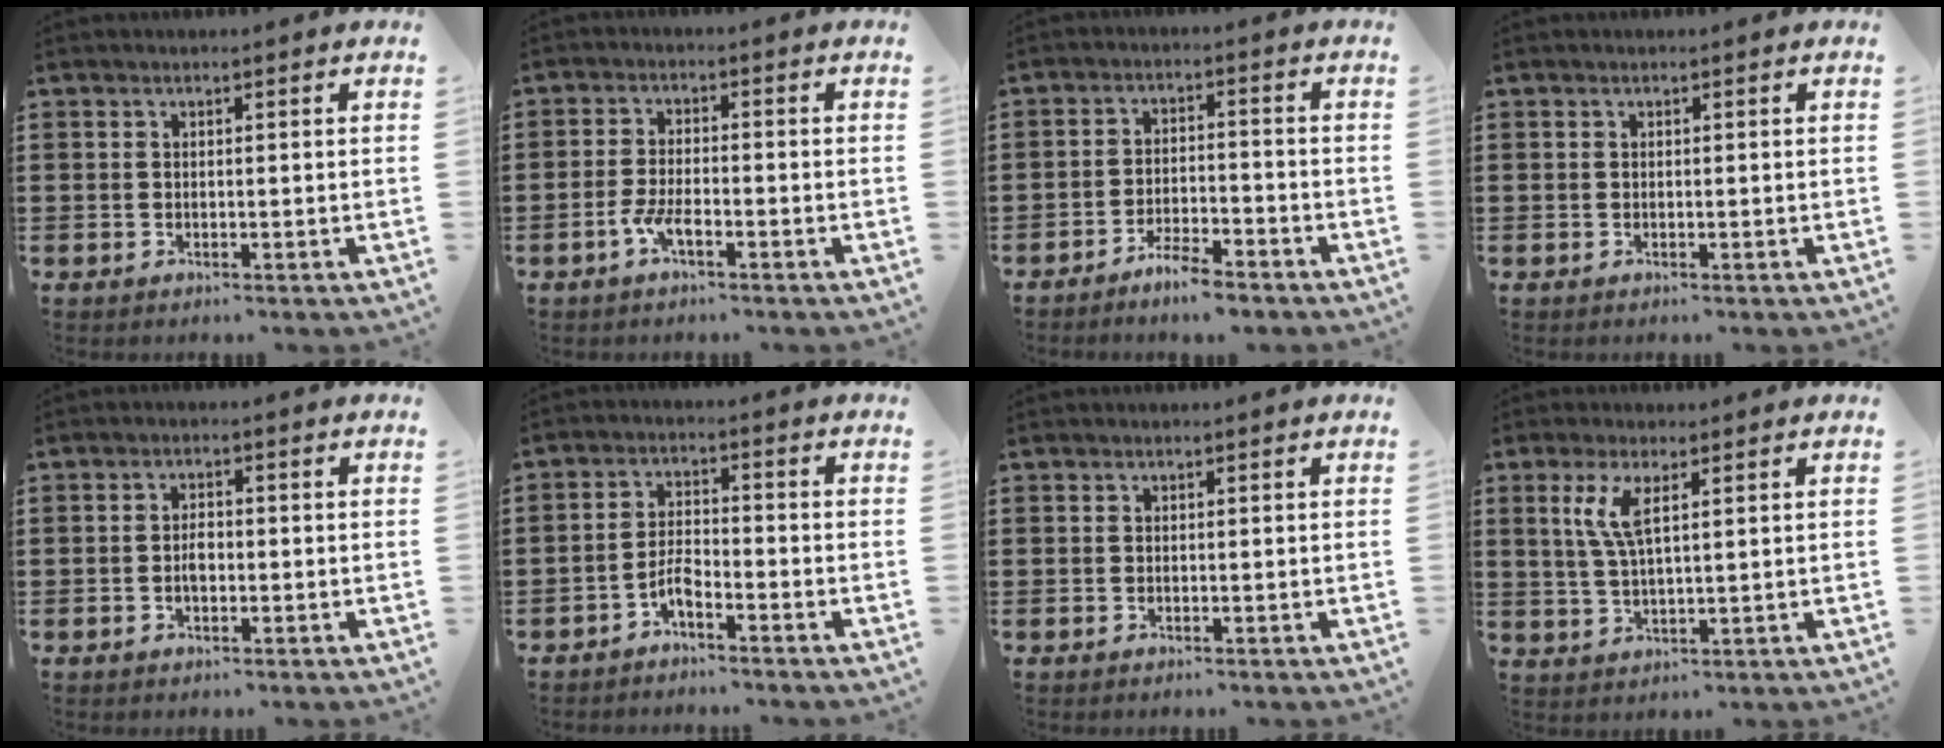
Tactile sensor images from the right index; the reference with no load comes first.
{"total": 3.7, "force": [-2.0, 1.0, 2.9], "torque": [-0.069, -0.004, -0.043]}
{"total": 4.4, "force": [-4.1, 0.4, 1.4], "torque": [-0.034, 0.004, -0.083]}
{"total": 0.0}
{"total": 2.2, "force": [-0.4, 1.1, 1.9], "torque": [-0.036, 0.003, -0.008]}
{"total": 3.4, "force": [-2.4, 1.2, 2.1], "torque": [-0.055, 0.004, -0.052]}
{"total": 0.0}
{"total": 5.3, "force": [2.1, 1.5, 4.6], "torque": [-0.099, 0.006, 0.035]}